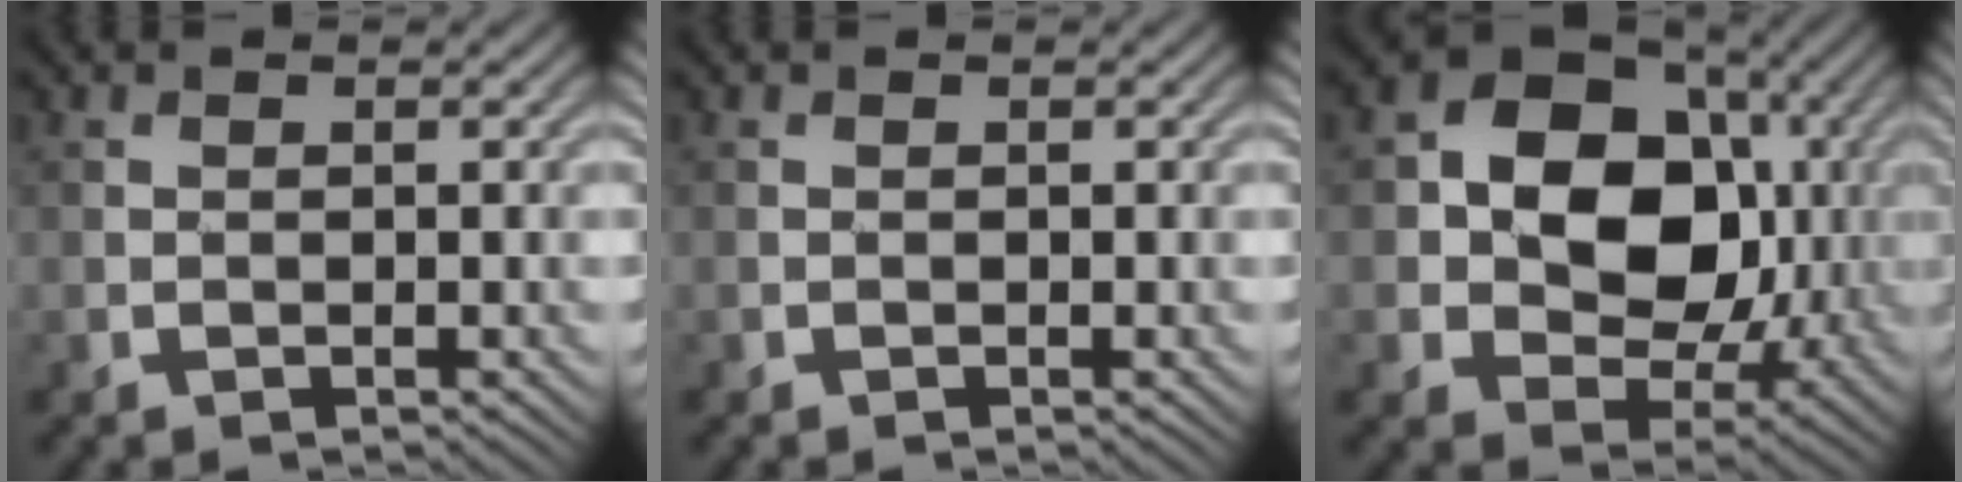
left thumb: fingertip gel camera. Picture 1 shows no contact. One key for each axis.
{"total": 0.0}
{"total": 13.6, "fx": 1.3, "fy": 10.4, "fz": 8.7, "tx": -0.150, "ty": 0.001, "tz": 0.016}